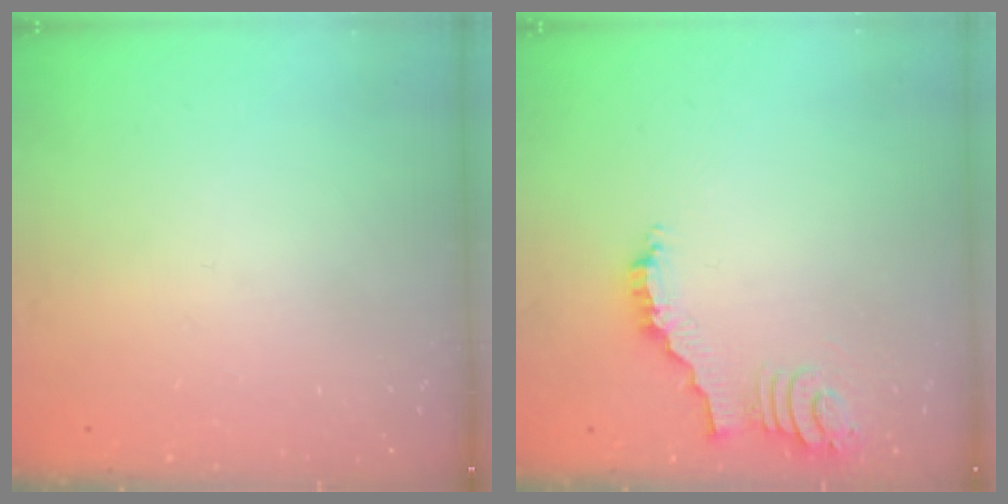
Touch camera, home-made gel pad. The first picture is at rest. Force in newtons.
{"total": 3.3, "press": 3.3, "slide": 0.3}